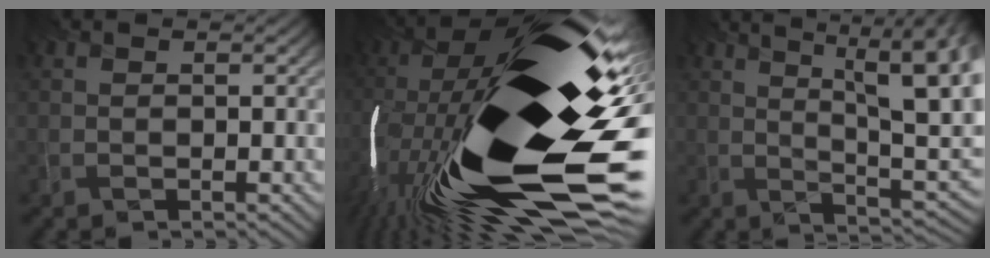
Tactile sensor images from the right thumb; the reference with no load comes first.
{"total": 22.7, "force": [-3.9, 7.3, 21.1], "torque": [-0.414, -0.032, -0.080]}
{"total": 17.1, "force": [6.3, 5.6, 14.8], "torque": [-0.209, 0.038, 0.112]}